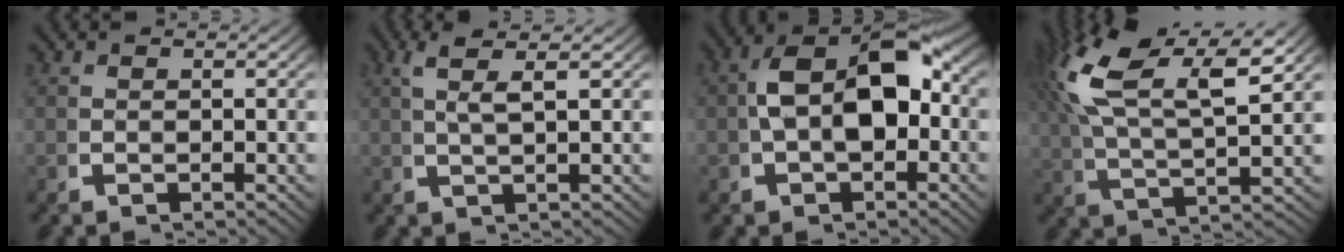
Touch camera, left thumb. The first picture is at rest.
{"total": 3.6, "force": [2.2, 0.4, 2.8], "torque": [-0.049, 0.013, 0.037]}
{"total": 10.6, "force": [0.6, 6.5, 8.4], "torque": [-0.142, -0.007, 0.011]}
{"total": 11.1, "force": [4.1, 5.6, 8.6], "torque": [-0.166, 0.004, 0.063]}